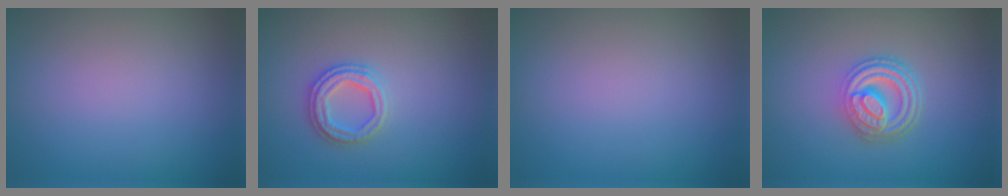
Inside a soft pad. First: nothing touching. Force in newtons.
{"total": 2.6, "press": 2.5, "slide": 0.3}
{"total": 0.0}
{"total": 4.8, "press": 3.7, "slide": 3.1}